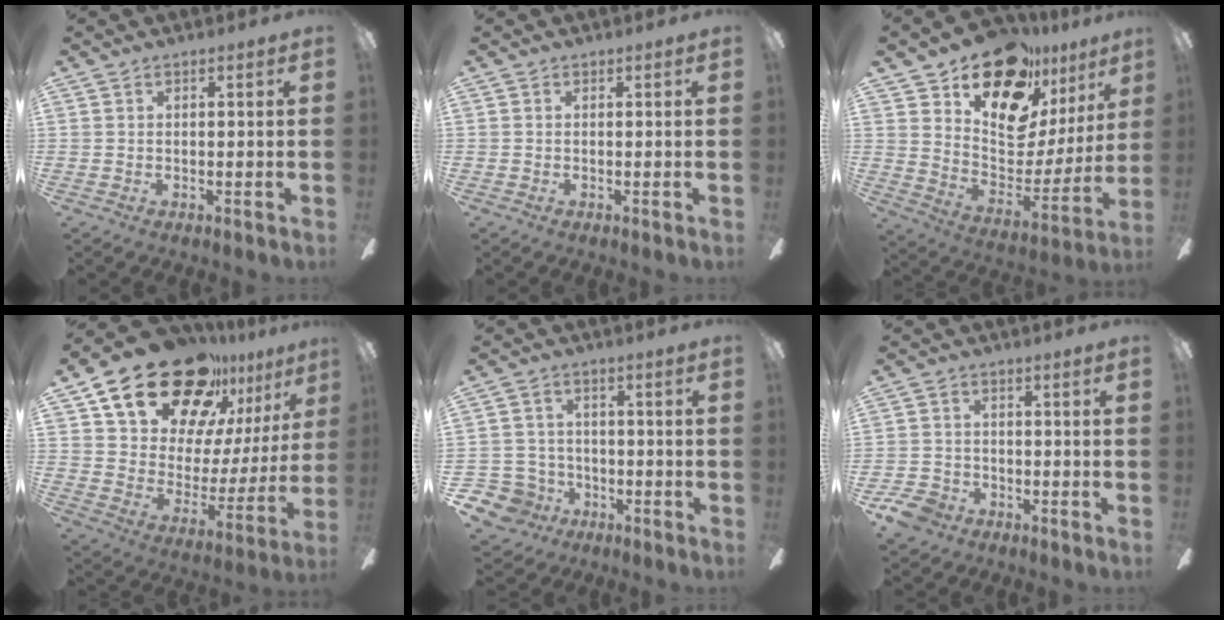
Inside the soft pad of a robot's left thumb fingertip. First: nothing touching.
{"total": 0.0}
{"total": 19.6, "force": [15.2, 9.5, 8.0], "torque": [-0.143, -0.112, 0.270]}
{"total": 25.6, "force": [18.8, 13.0, 11.5], "torque": [-0.201, -0.116, 0.350]}
{"total": 7.4, "force": [-3.1, 6.5, 1.5], "torque": [-0.062, 0.022, -0.056]}
{"total": 6.0, "force": [-4.0, 4.1, 1.8], "torque": [-0.047, 0.026, -0.079]}